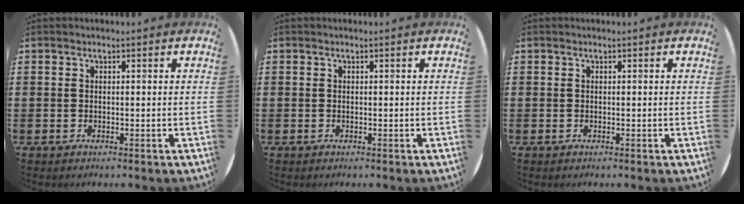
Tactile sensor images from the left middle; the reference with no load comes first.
{"total": 0.0}
{"total": 0.0}